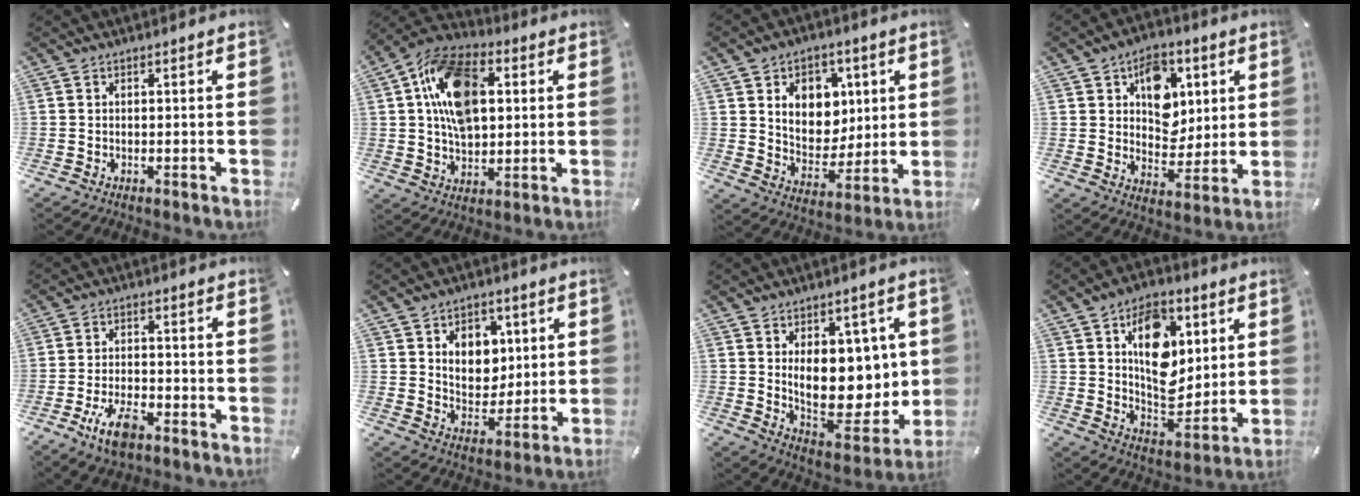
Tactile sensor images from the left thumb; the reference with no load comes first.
{"total": 17.7, "force": [3.9, 12.1, 12.4], "torque": [-0.231, 0.010, 0.072]}
{"total": 11.2, "force": [4.1, 9.3, 4.6], "torque": [-0.063, -0.023, 0.077]}
{"total": 11.6, "force": [4.0, 9.3, 5.6], "torque": [-0.073, -0.013, 0.074]}
{"total": 8.6, "force": [-5.0, 3.8, 5.8], "torque": [-0.124, 0.015, -0.091]}
{"total": 9.4, "force": [3.3, 7.7, 4.3], "torque": [-0.055, -0.013, 0.058]}
{"total": 15.2, "force": [3.0, 10.2, 10.8], "torque": [-0.148, -0.037, 0.060]}
{"total": 15.9, "force": [5.3, 11.1, 10.0], "torque": [-0.139, -0.016, 0.099]}